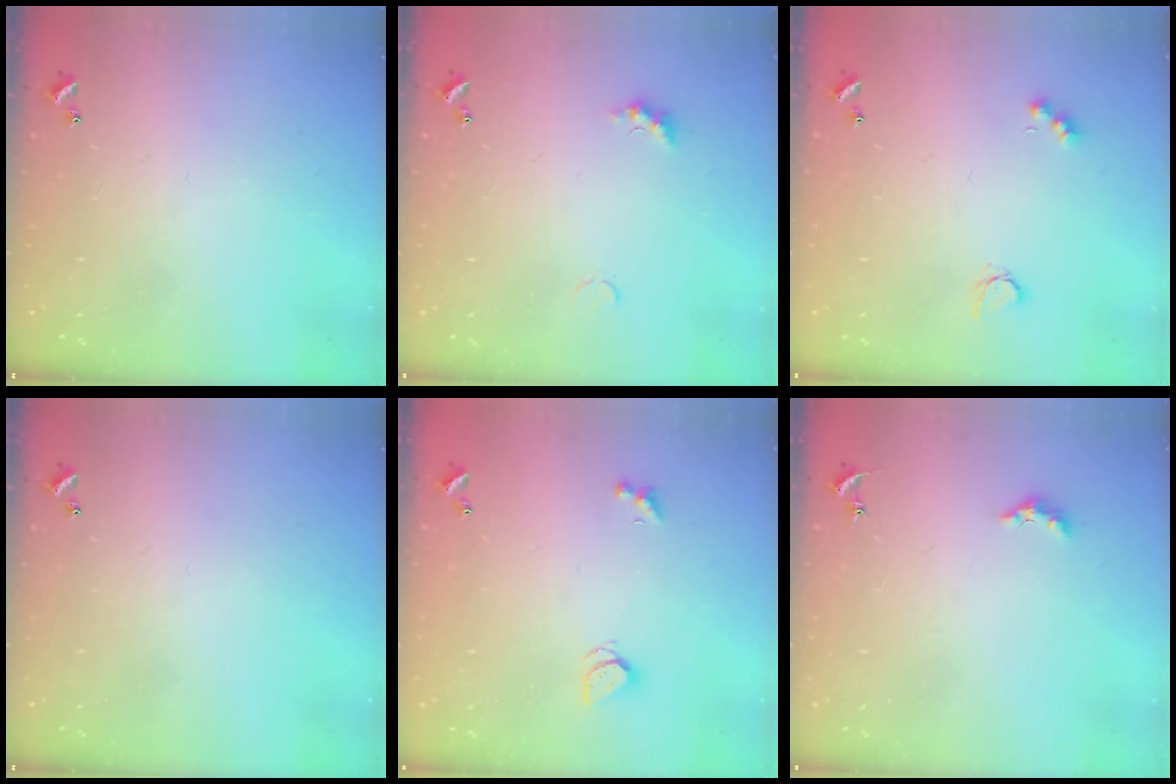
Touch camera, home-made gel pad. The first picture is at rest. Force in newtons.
{"total": 2.6, "press": 2.5, "slide": 0.7}
{"total": 4.0, "press": 3.9, "slide": 0.9}
{"total": 0.0}
{"total": 1.3, "press": 1.2, "slide": 0.4}
{"total": 2.8, "press": 2.7, "slide": 0.6}